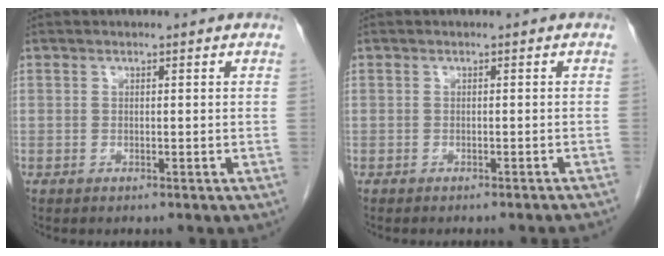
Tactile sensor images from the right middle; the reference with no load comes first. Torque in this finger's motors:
{"motor_torque": [0.04, -0.03, -0.02, 0.00]}